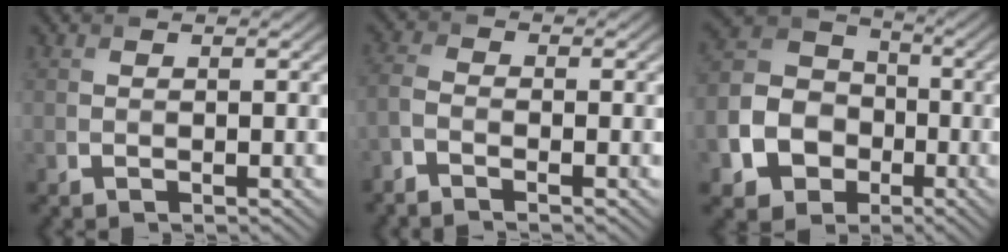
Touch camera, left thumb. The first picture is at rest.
{"total": 2.7, "force": [-2.1, 0.9, 1.5], "torque": [-0.035, 0.003, -0.054]}
{"total": 12.5, "force": [-4.5, 10.3, 5.5], "torque": [-0.157, -0.037, -0.109]}